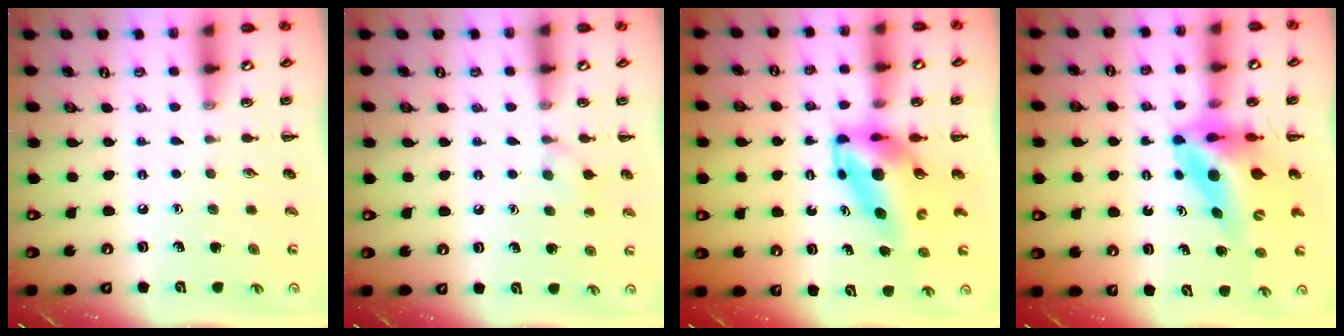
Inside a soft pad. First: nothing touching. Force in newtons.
{"total": 6.2, "press": 5.9, "slide": 2.1}
{"total": 7.6, "press": 7.3, "slide": 2.0}
{"total": 9.7, "press": 9.2, "slide": 3.0}